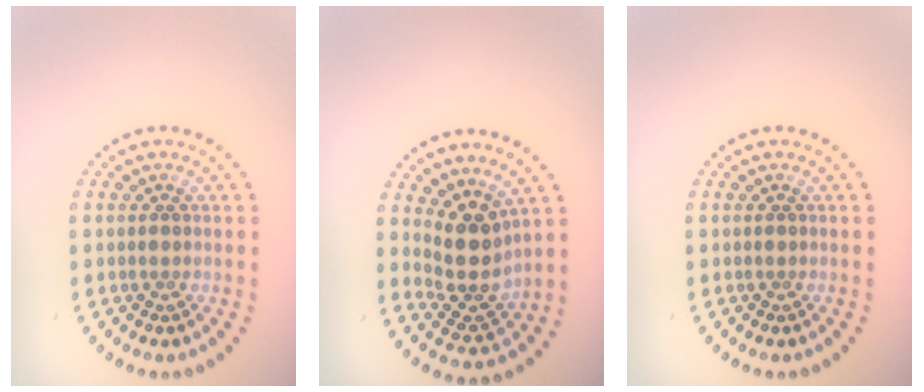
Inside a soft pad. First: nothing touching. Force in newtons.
{"total": 4.1, "press": 3.4, "slide": 2.4}
{"total": 0.0}